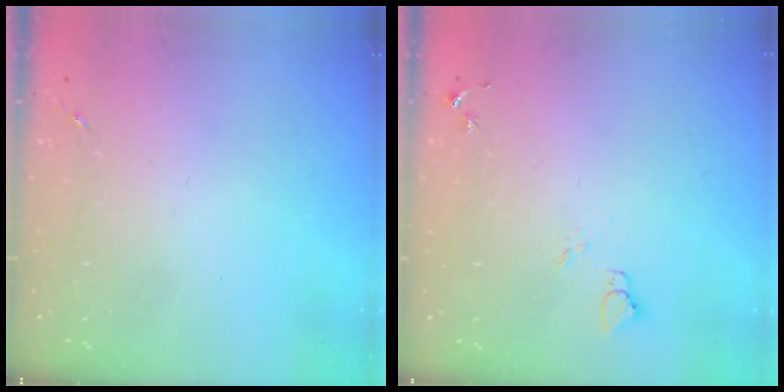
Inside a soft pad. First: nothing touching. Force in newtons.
{"total": 4.5, "press": 4.5, "slide": 0.4}